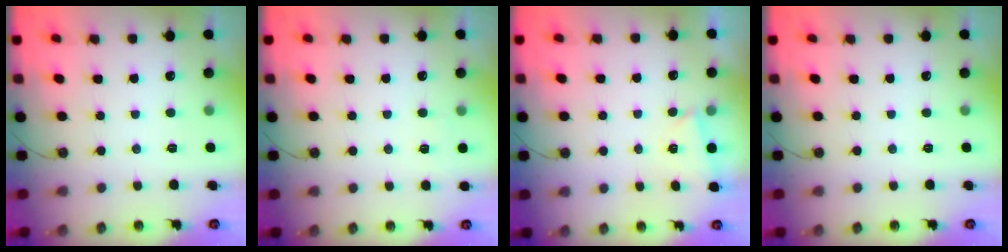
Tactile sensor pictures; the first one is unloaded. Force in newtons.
{"total": 3.5, "press": 2.4, "slide": 2.5}
{"total": 2.5, "press": 1.9, "slide": 1.7}
{"total": 0.0}